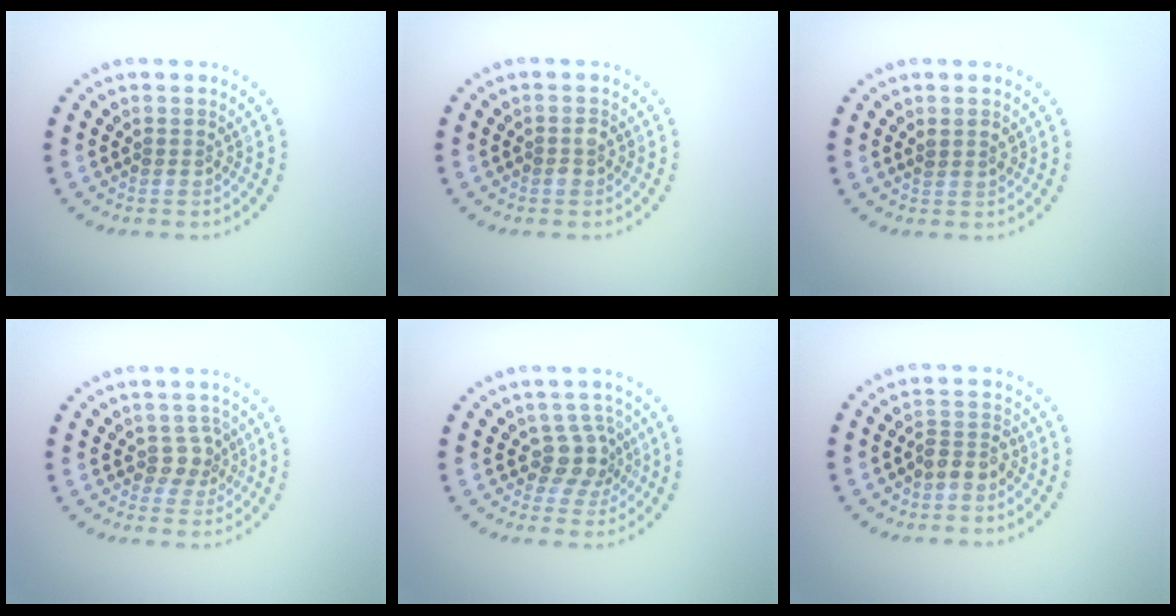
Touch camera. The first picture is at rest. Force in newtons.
{"total": 1.0, "press": 1.0, "slide": 0.2}
{"total": 0.8, "press": 0.7, "slide": 0.4}
{"total": 1.9, "press": 1.5, "slide": 1.2}
{"total": 2.7, "press": 2.1, "slide": 1.7}
{"total": 2.1, "press": 1.7, "slide": 1.2}